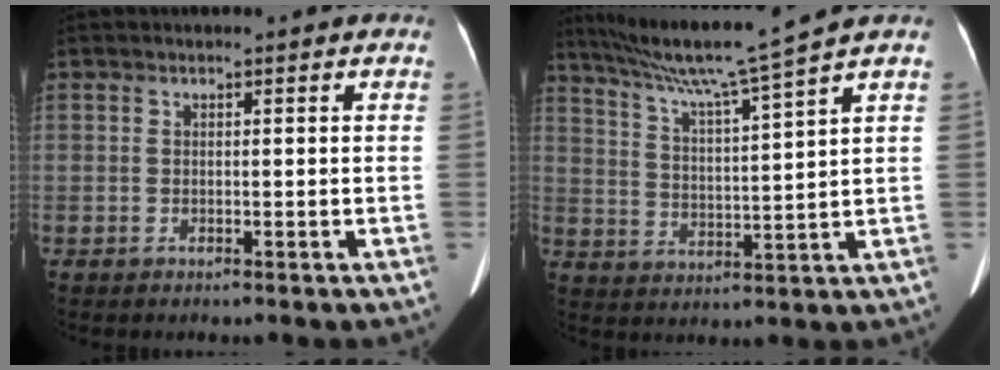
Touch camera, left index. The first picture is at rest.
{"total": 12.1, "force": [9.9, -2.8, 6.5], "torque": [-0.115, -0.005, 0.171]}